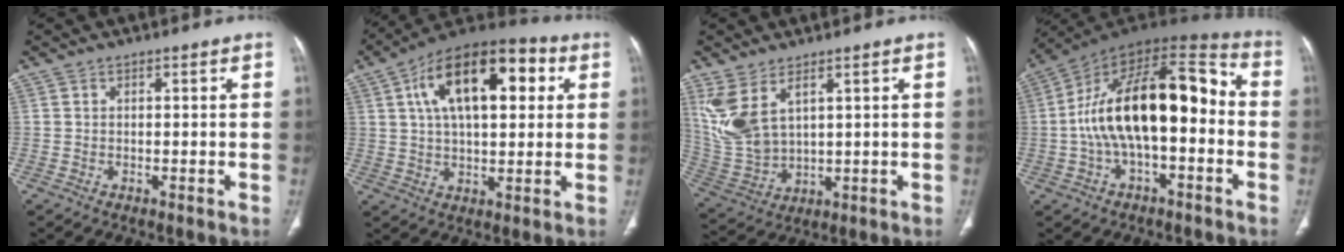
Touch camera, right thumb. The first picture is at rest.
{"total": 20.6, "force": [6.0, 10.2, 16.8], "torque": [-0.246, 0.017, 0.087]}
{"total": 10.5, "force": [4.9, 5.3, 7.6], "torque": [-0.166, -0.017, 0.121]}
{"total": 21.8, "force": [-1.5, 10.4, 19.1], "torque": [-0.309, 0.057, -0.028]}